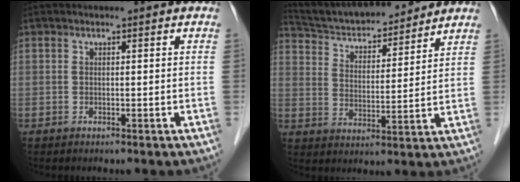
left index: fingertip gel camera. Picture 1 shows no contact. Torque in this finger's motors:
{"motor_torque": [-0.09, -0.70, 0.23, 0.06]}